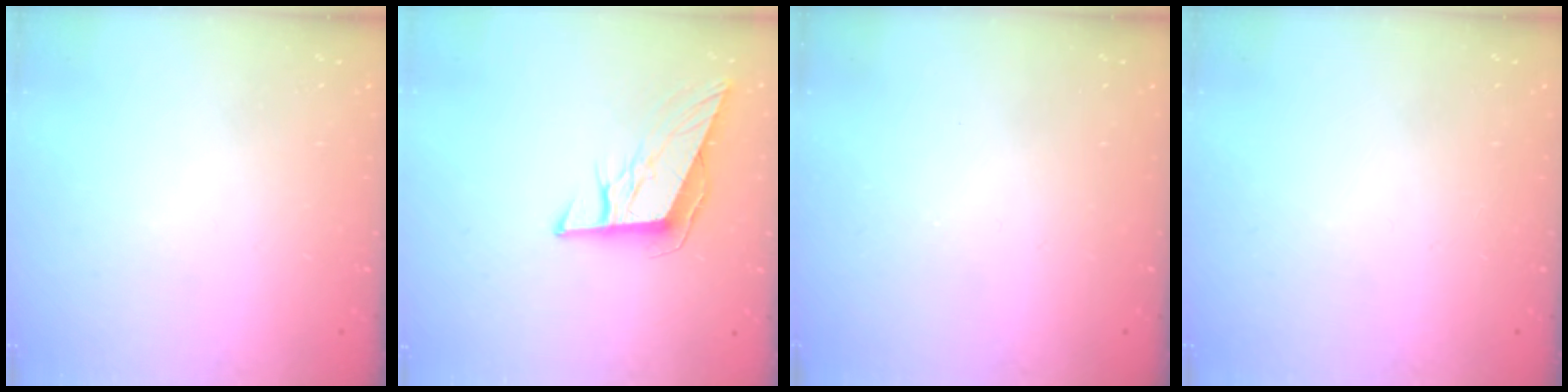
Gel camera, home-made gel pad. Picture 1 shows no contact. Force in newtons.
{"total": 10.2, "press": 9.6, "slide": 3.5}
{"total": 0.0}
{"total": 0.0}